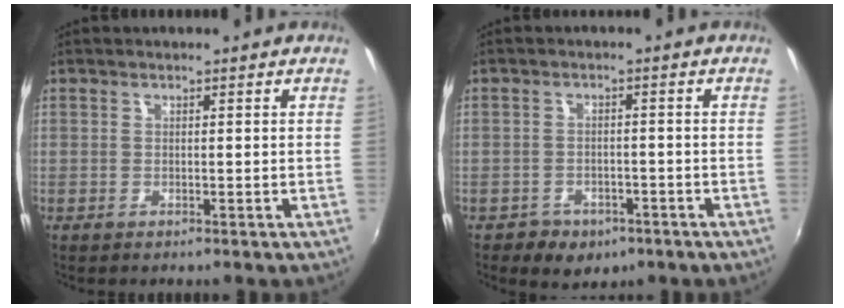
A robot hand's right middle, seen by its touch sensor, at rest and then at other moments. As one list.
[{"total": 6.1, "force": [-3.6, 4.4, 2.2], "torque": [-0.066, -0.001, -0.041]}]